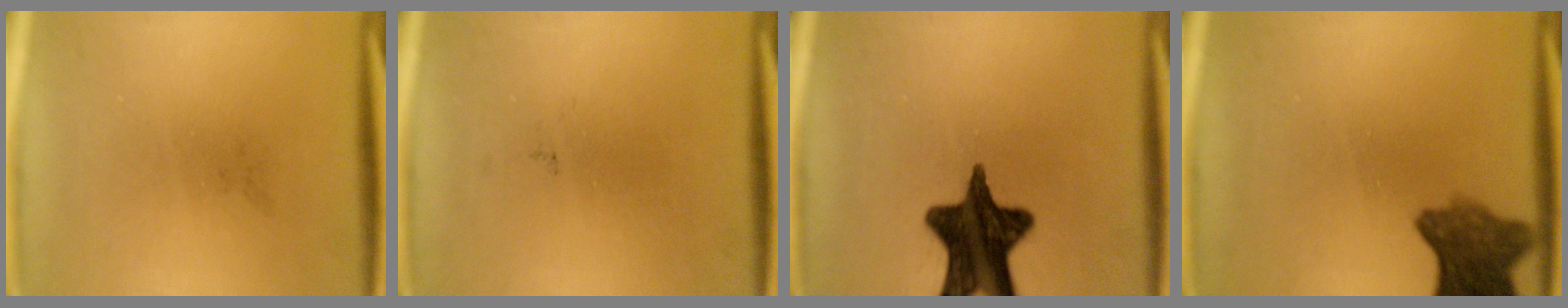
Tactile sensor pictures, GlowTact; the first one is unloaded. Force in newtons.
{"total": 0.0}
{"total": 15.1}
{"total": 7.7}